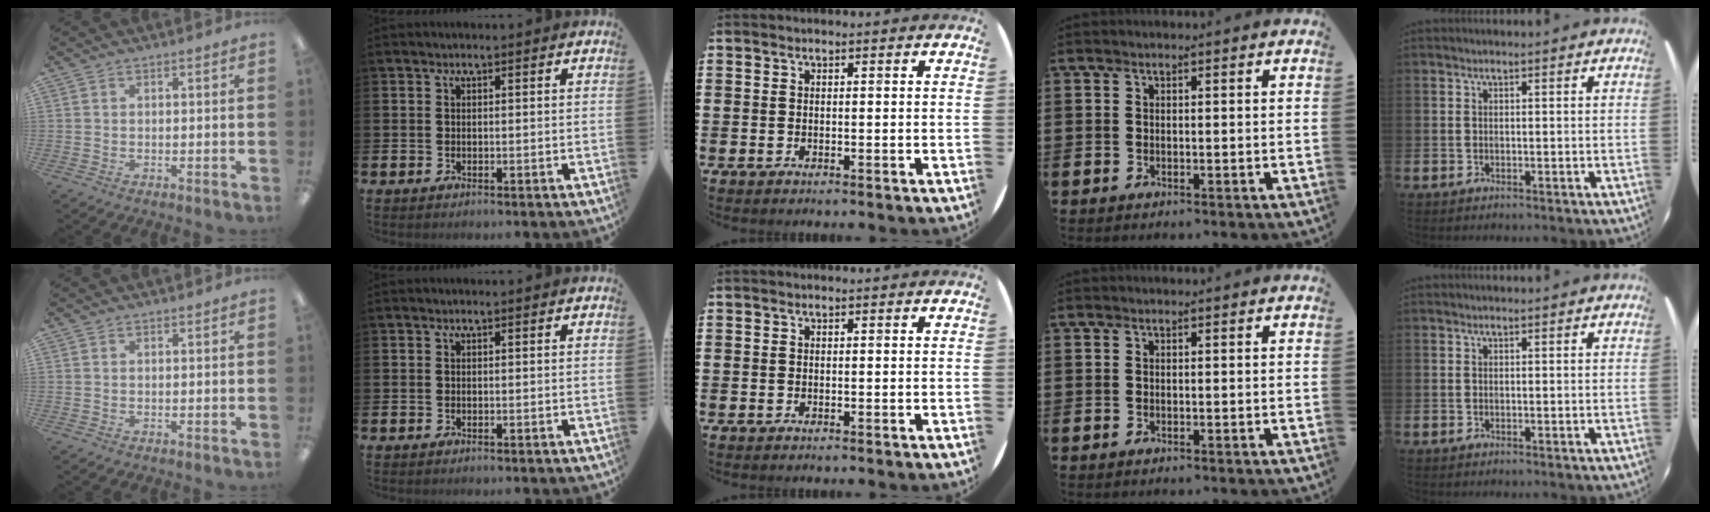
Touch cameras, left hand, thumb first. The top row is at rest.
{}